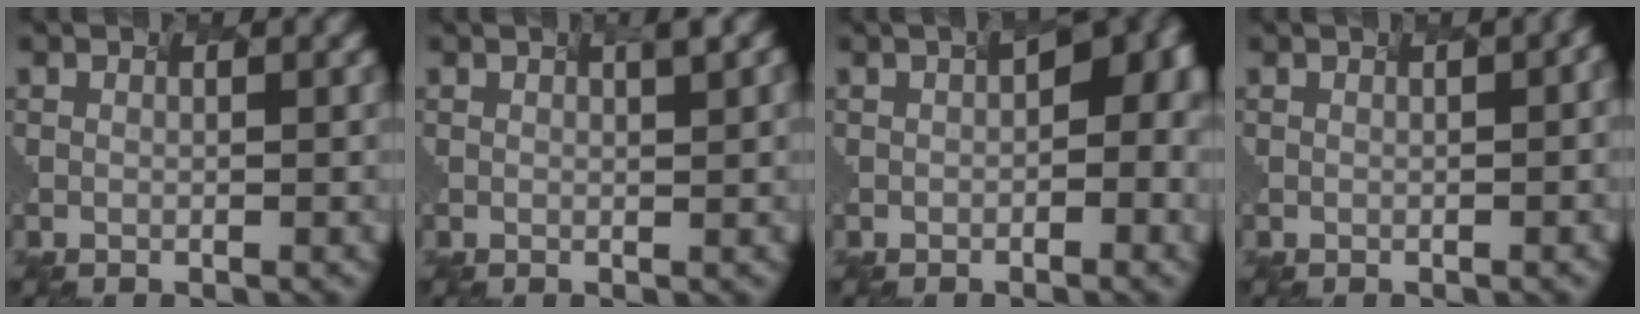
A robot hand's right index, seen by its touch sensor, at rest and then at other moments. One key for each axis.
{"total": 1.2, "fx": 0.8, "fy": -0.3, "fz": 0.9, "tx": -0.015, "ty": 0.003, "tz": 0.024}
{"total": 6.9, "fx": 0.5, "fy": 2.8, "fz": 6.2, "tx": -0.041, "ty": 0.045, "tz": 0.022}
{"total": 3.0, "fx": 0.9, "fy": 1.2, "fz": 2.6, "tx": -0.014, "ty": 0.030, "tz": 0.018}